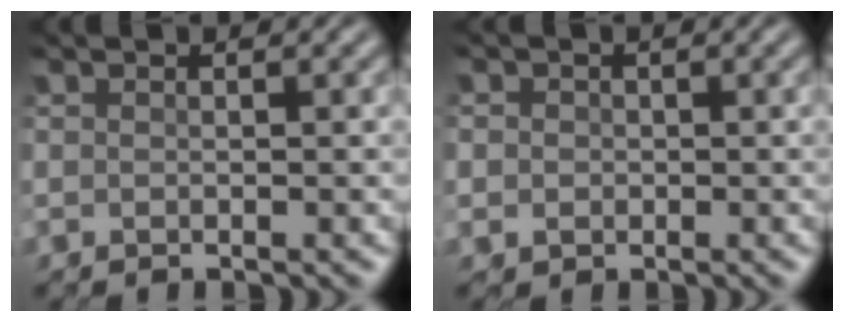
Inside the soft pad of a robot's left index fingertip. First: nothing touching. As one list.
[{"total": 3.3, "force": [0.5, 2.9, 1.3], "torque": [-0.019, 0.021, -0.009]}]